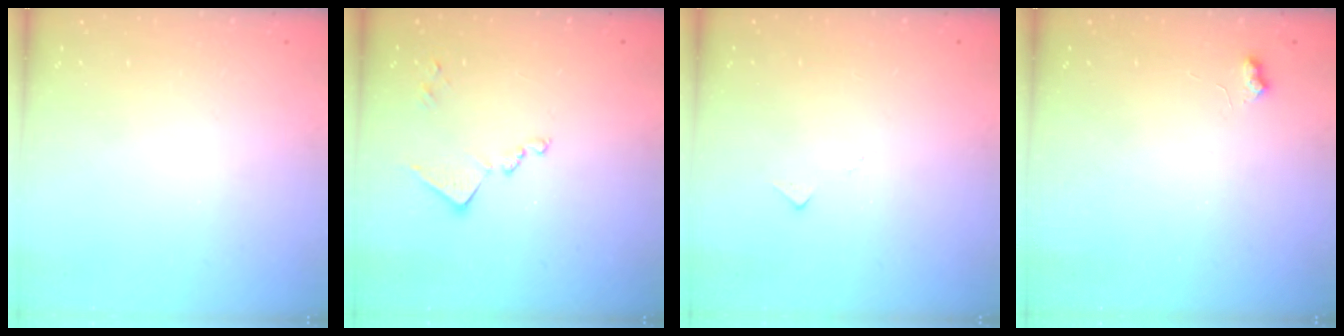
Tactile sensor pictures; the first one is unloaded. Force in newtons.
{"total": 9.6, "press": 9.5, "slide": 0.5}
{"total": 5.6, "press": 5.6, "slide": 0.3}
{"total": 5.1, "press": 5.0, "slide": 0.7}